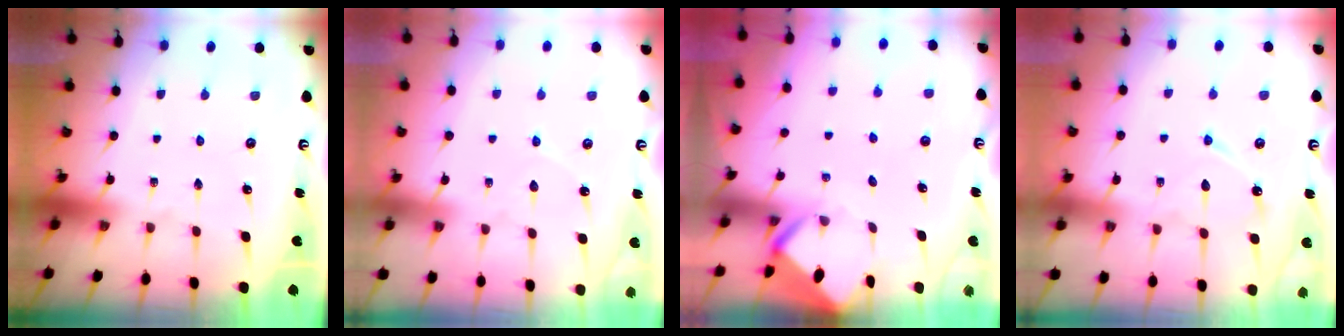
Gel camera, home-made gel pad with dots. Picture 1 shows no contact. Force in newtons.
{"total": 4.1, "press": 4.0, "slide": 0.3}
{"total": 4.0, "press": 3.9, "slide": 0.3}
{"total": 8.2, "press": 8.2, "slide": 0.8}